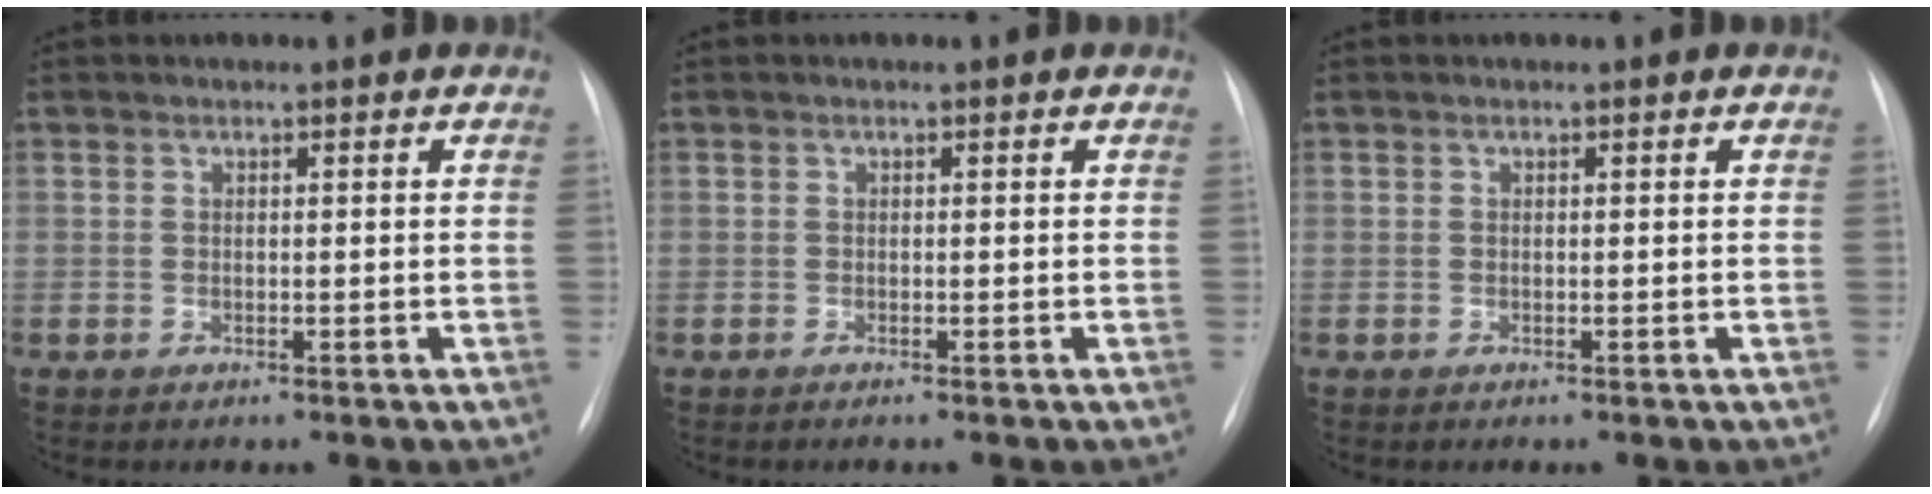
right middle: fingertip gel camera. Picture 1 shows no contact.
{"total": 0.0}
{"total": 0.0}